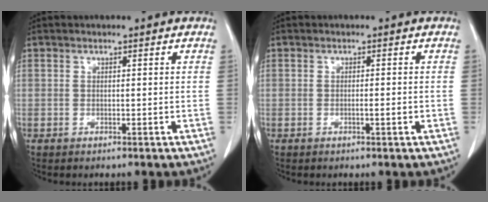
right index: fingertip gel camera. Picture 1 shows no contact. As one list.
[{"total": 1.1, "force": [-0.3, 0.0, 1.0], "torque": [-0.014, 0.002, -0.002]}]